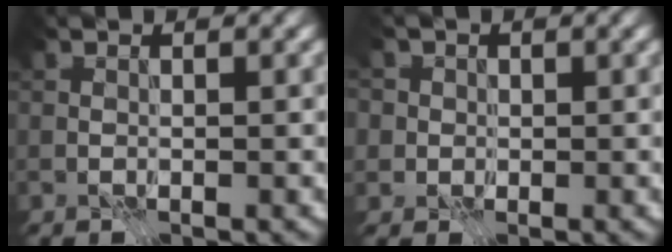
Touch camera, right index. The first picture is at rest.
{"total": 3.4, "force": [1.1, 3.1, 0.9], "torque": [-0.004, 0.013, 0.000]}